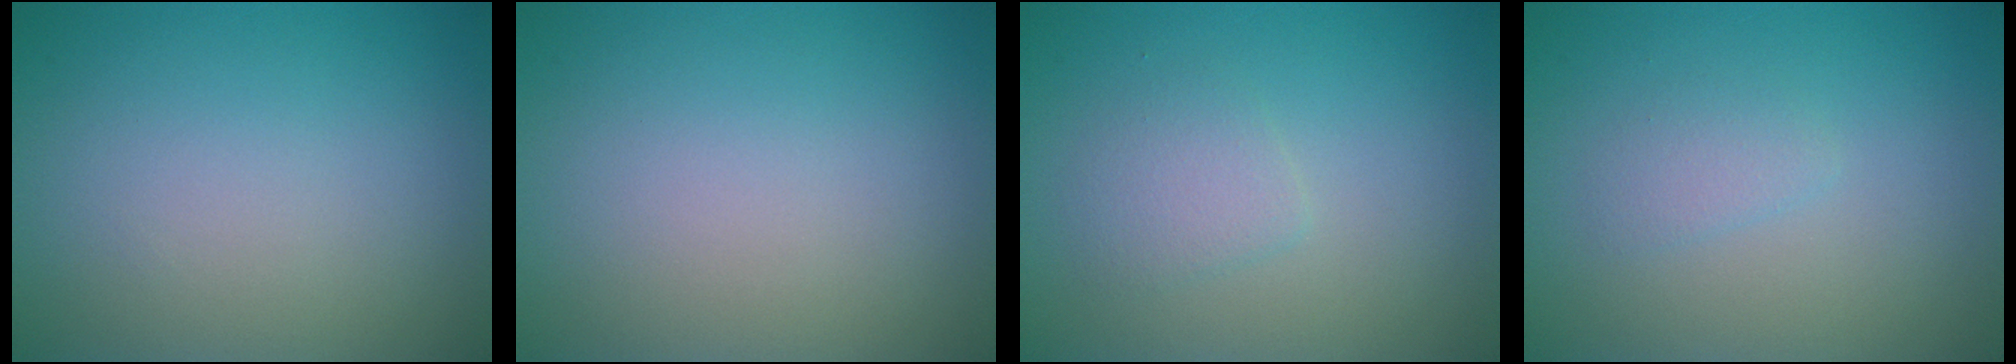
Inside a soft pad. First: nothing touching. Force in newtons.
{"total": 0.0}
{"total": 1.8, "press": 1.8, "slide": 0.0}
{"total": 1.1, "press": 1.1, "slide": 0.0}